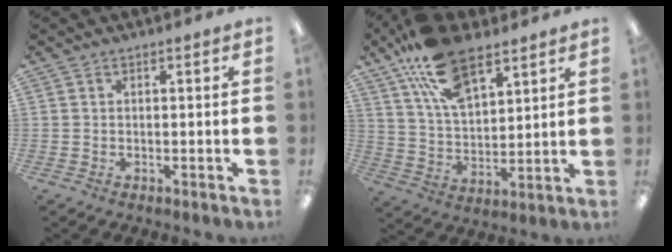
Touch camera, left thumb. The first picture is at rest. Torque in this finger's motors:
{"motor_torque": [1.67, 0.85, 1.74, -1.03, 0.51]}